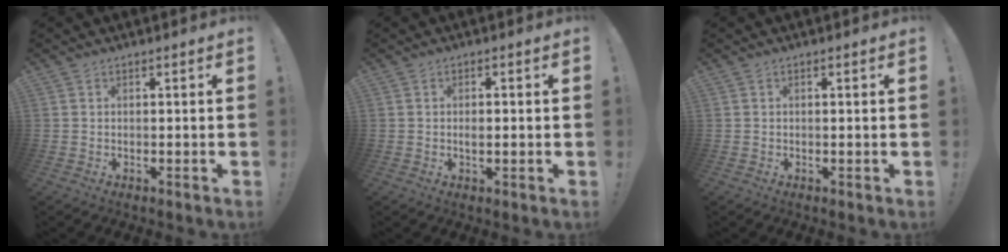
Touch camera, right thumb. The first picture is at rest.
{"total": 1.7, "force": [-0.5, 0.7, 1.4], "torque": [-0.008, -0.004, -0.012]}
{"total": 0.7, "force": [-0.1, -0.1, 0.7], "torque": [-0.014, -0.001, -0.001]}